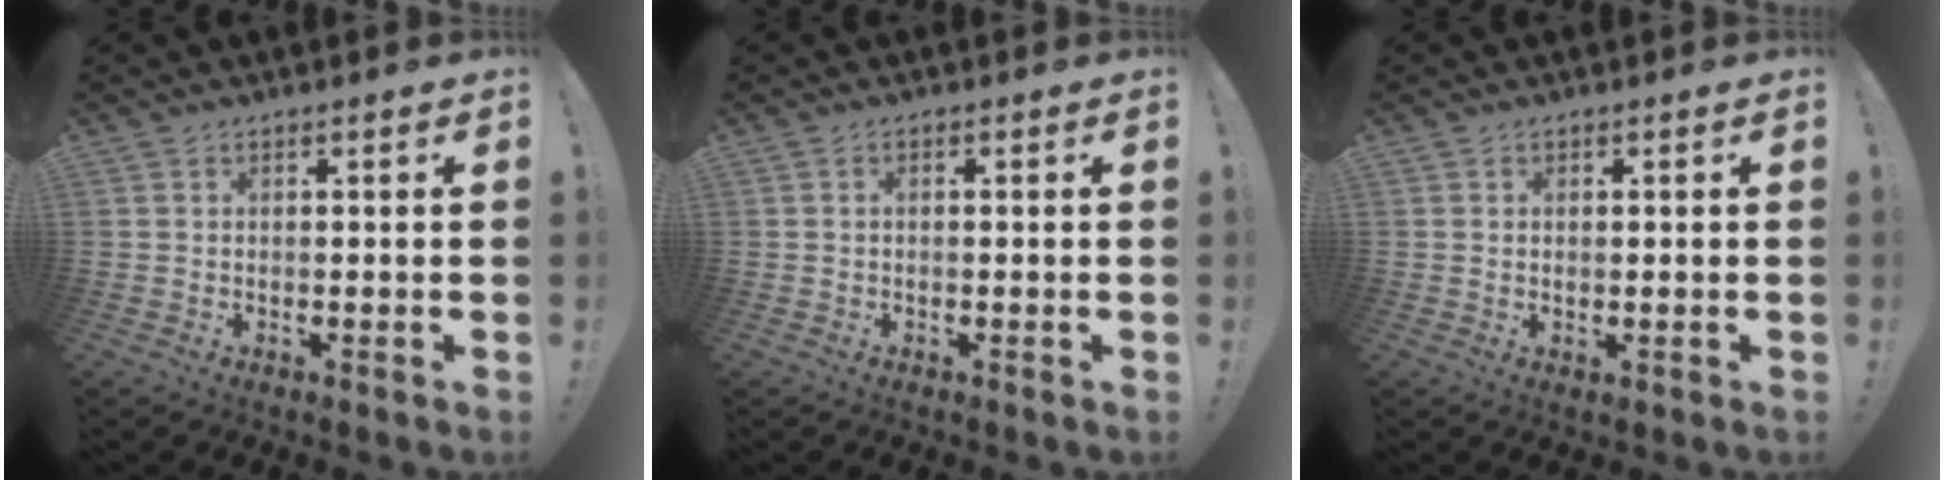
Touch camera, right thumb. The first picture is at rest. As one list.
[{"total": 0.6, "force": [-0.3, 0.2, 0.5], "torque": [-0.010, 0.001, -0.004]}, {"total": 0.8, "force": [0.5, 0.3, 0.5], "torque": [-0.008, 0.001, 0.009]}]